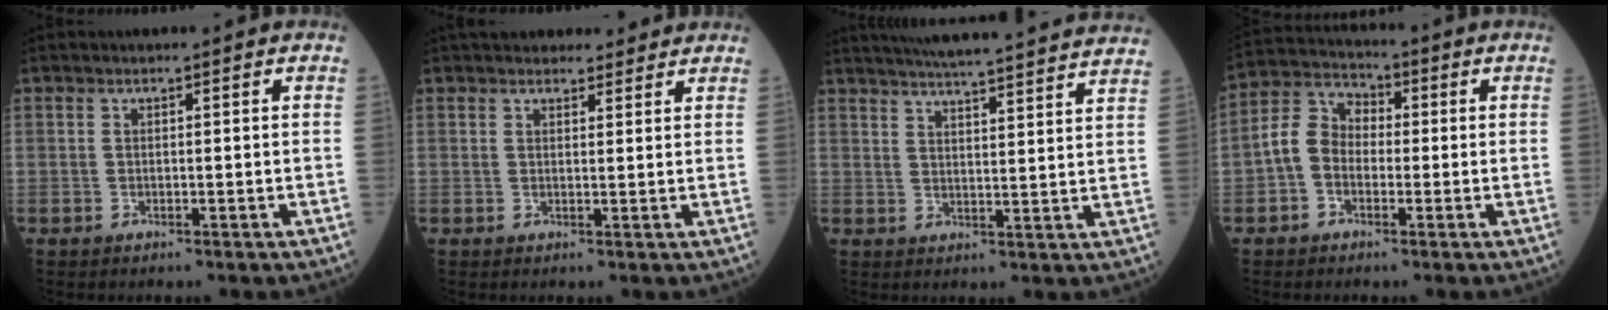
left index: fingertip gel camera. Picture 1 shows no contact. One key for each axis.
{"total": 7.1, "fx": 6.4, "fy": 2.5, "fz": 1.8, "tx": -0.011, "ty": 0.017, "tz": 0.080}
{"total": 24.5, "fx": 22.7, "fy": 0.5, "fz": 9.1, "tx": -0.141, "ty": -0.018, "tz": 0.286}
{"total": 6.5, "fx": -1.2, "fy": 5.1, "fz": 3.9, "tx": -0.092, "ty": 0.028, "tz": -0.035}